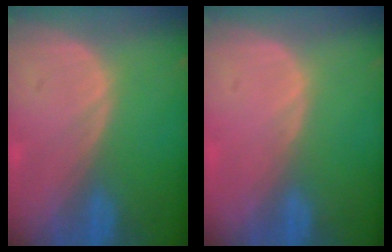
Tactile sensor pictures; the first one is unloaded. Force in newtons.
{"total": 0.0}